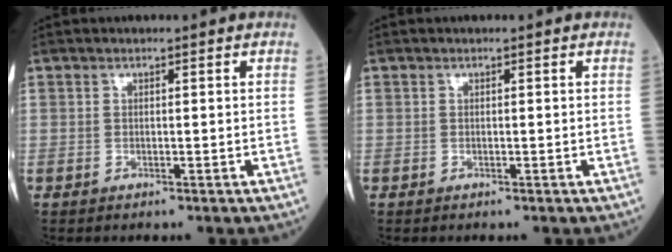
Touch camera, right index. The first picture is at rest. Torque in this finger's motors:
{"motor_torque": [0.01, 0.00, 0.00, 0.01]}